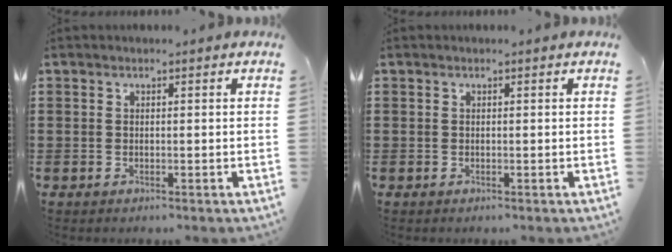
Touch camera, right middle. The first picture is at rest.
{"total": 0.0}